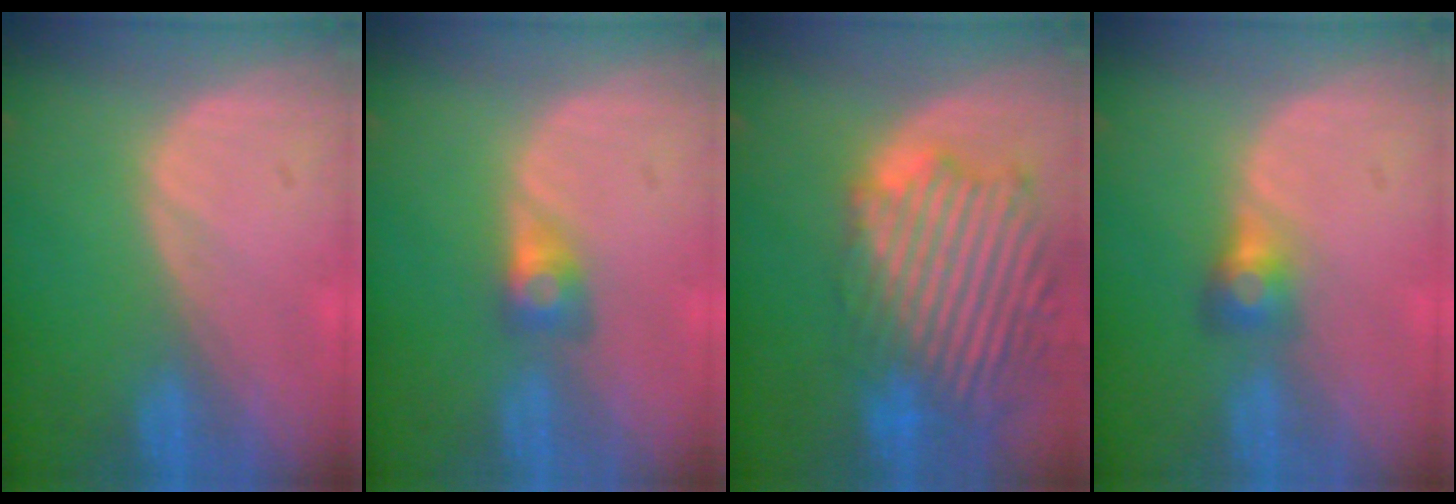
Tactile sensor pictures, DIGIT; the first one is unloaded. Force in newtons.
{"total": 2.8, "press": 2.4, "slide": 1.5}
{"total": 14.1, "press": 12.1, "slide": 7.2}
{"total": 2.8, "press": 2.6, "slide": 1.0}